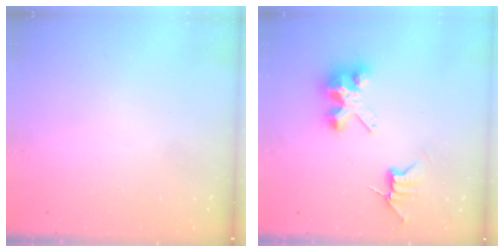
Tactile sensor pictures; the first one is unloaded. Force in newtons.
{"total": 8.3, "press": 8.3, "slide": 0.5}